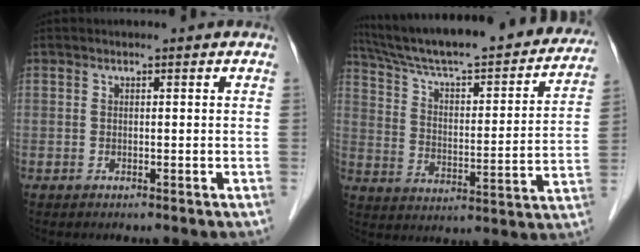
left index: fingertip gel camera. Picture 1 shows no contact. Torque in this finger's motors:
{"motor_torque": [-0.31, -1.39, 0.36, 0.09]}